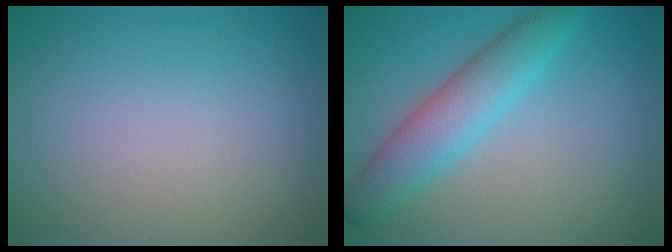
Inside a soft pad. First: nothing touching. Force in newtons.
{"total": 4.7, "press": 4.7, "slide": 0.1}